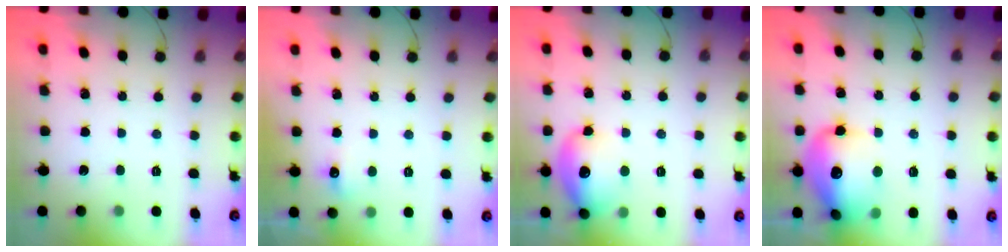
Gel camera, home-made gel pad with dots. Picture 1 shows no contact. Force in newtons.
{"total": 4.6, "press": 4.4, "slide": 1.3}
{"total": 13.4, "press": 13.4, "slide": 0.8}
{"total": 18.0, "press": 17.9, "slide": 2.2}